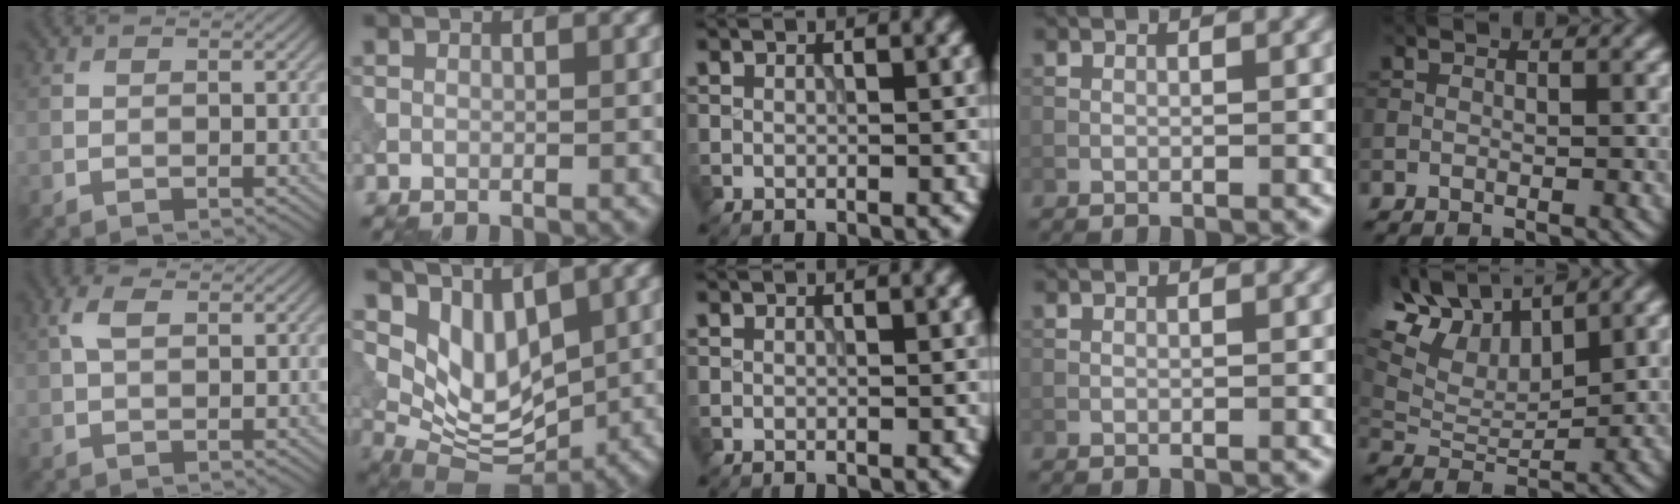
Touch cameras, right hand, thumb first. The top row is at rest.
{"thumb": {"total": 2.9, "force": [1.1, 1.5, 2.3], "torque": [-0.057, 0.007, 0.019]}, "index": {"total": 5.6, "force": [2.3, 3.2, 4.0], "torque": [-0.080, -0.019, 0.049]}, "little": {"total": 8.4, "force": [6.3, 2.9, 4.8], "torque": [-0.127, 0.025, 0.125]}}